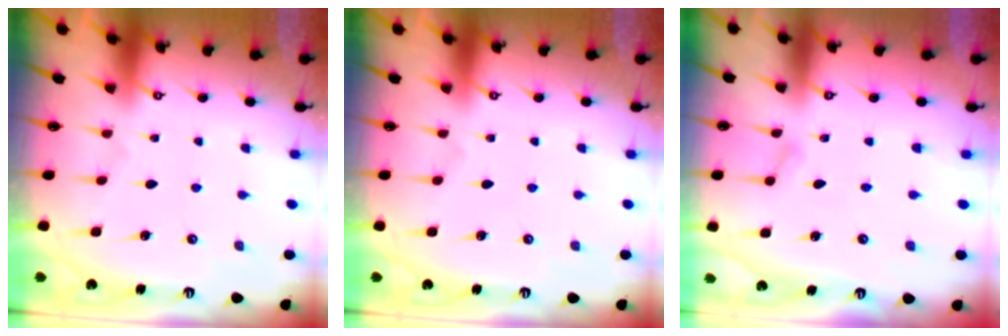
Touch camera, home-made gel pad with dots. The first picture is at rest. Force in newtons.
{"total": 0.0}
{"total": 2.8, "press": 2.8, "slide": 0.2}